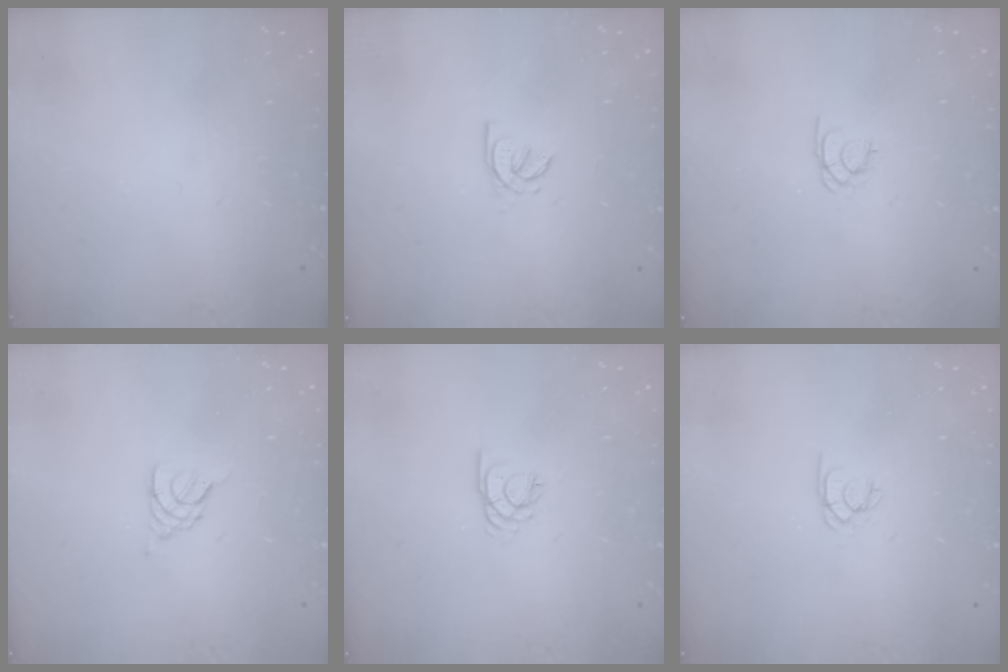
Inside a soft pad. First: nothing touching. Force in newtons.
{"total": 1.4, "press": 1.3, "slide": 0.4}
{"total": 1.8, "press": 1.8, "slide": 0.3}
{"total": 2.3, "press": 2.3, "slide": 0.5}
{"total": 2.8, "press": 2.7, "slide": 0.3}
{"total": 1.9, "press": 1.9, "slide": 0.2}